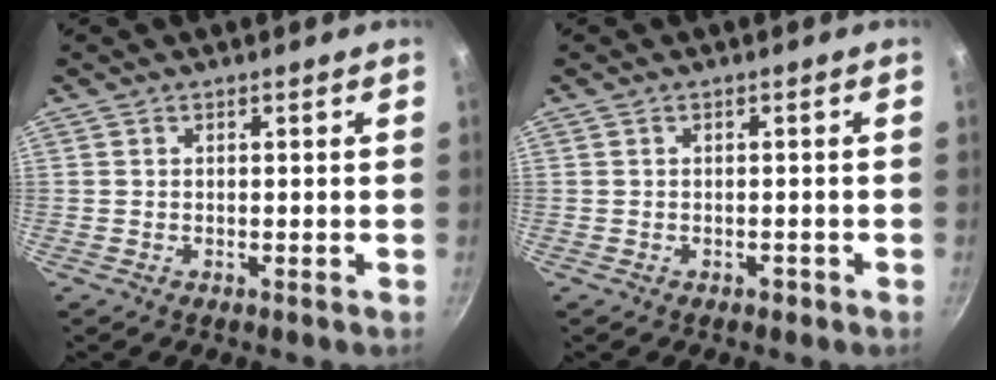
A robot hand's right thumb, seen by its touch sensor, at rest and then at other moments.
{"total": 0.9, "force": [-0.5, 0.6, 0.4], "torque": [0.000, 0.002, -0.009]}